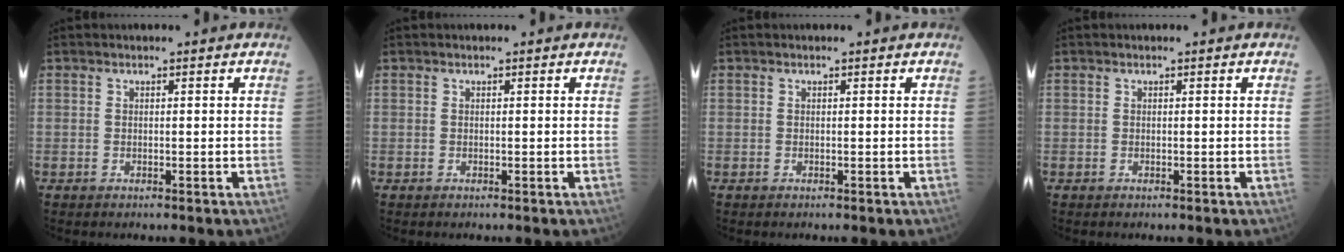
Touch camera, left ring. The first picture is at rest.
{"total": 0.0}
{"total": 0.0}
{"total": 0.0}